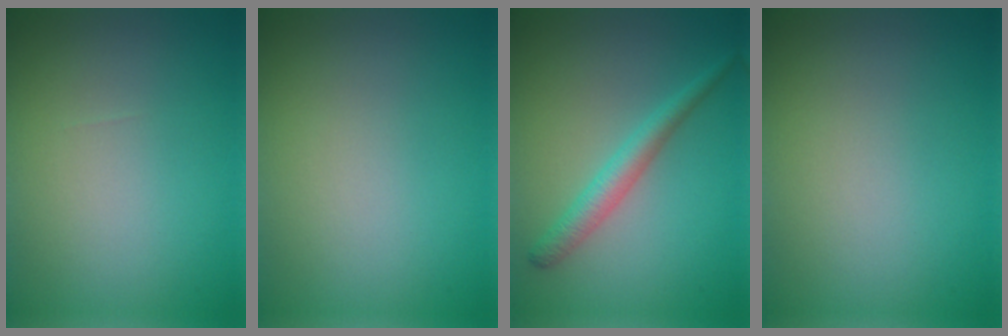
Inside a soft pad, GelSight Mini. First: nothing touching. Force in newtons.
{"total": 0.0}
{"total": 2.6, "press": 2.6, "slide": 0.1}
{"total": 0.0}